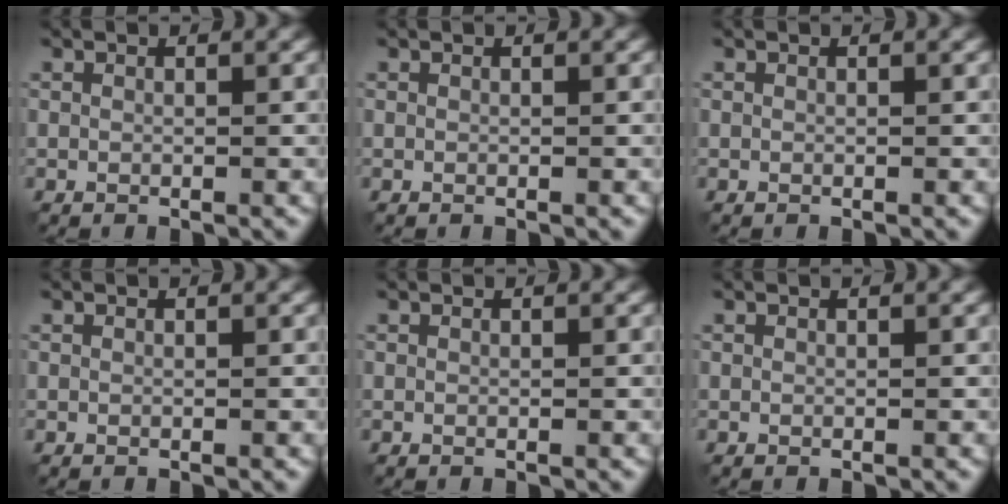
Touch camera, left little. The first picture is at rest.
{"total": 0.0}
{"total": 0.0}
{"total": 0.0}
{"total": 0.0}
{"total": 0.0}